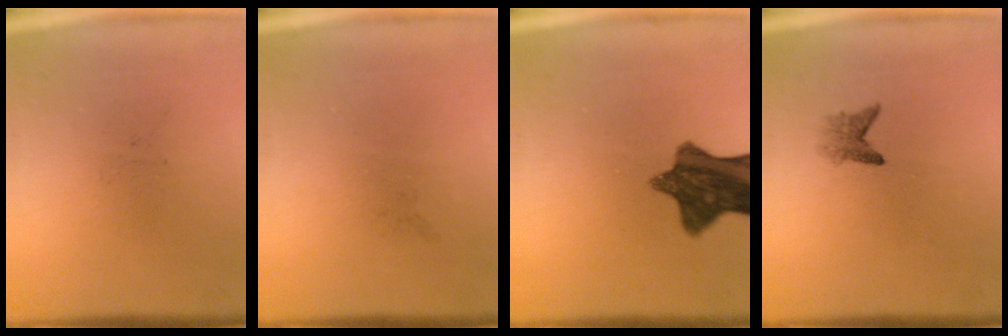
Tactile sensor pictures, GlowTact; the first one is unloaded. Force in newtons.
{"total": 0.0}
{"total": 10.7}
{"total": 1.8}